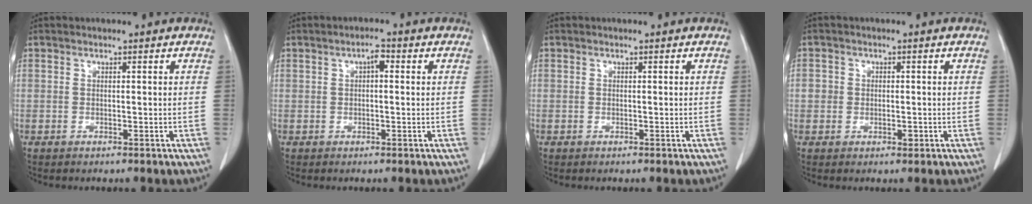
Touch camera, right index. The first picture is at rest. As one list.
[{"total": 1.9, "force": [0.4, 0.7, 1.7], "torque": [-0.026, 0.007, 0.005]}, {"total": 0.0}, {"total": 2.5, "force": [-0.3, 2.2, 1.2], "torque": [-0.013, 0.004, -0.005]}]